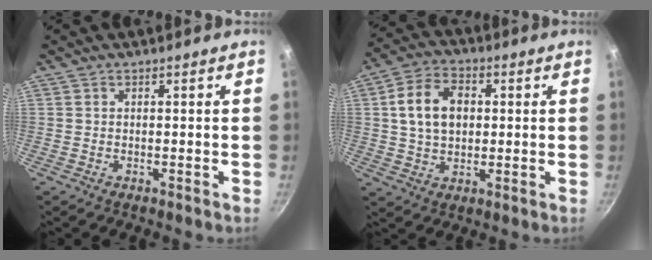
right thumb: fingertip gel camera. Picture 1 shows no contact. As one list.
[{"total": 11.2, "force": [1.8, 7.9, 7.7], "torque": [-0.119, 0.014, 0.025]}]